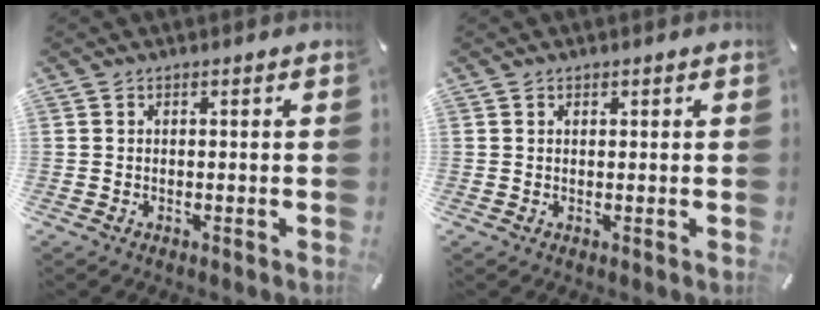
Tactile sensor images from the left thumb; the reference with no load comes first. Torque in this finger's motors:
{"motor_torque": [0.29, 0.07, -0.02, 0.00, 0.00]}